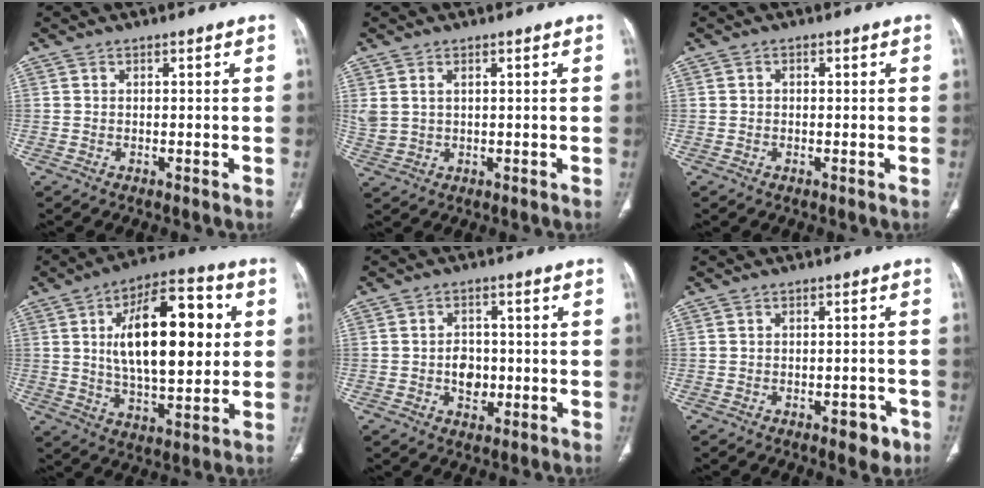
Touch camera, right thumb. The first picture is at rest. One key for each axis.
{"total": 3.8, "fx": 1.3, "fy": 2.5, "fz": 2.6, "tx": -0.066, "ty": 0.001, "tz": 0.037}
{"total": 0.7, "fx": 0.0, "fy": 0.6, "fz": 0.3, "tx": -0.003, "ty": 0.002, "tz": -0.002}
{"total": 21.4, "fx": 3.9, "fy": 9.9, "fz": 18.6, "tx": -0.262, "ty": 0.003, "tz": 0.060}
{"total": 4.8, "fx": -0.8, "fy": 3.6, "fz": 3.0, "tx": -0.025, "ty": 0.006, "tz": -0.011}
{"total": 4.2, "fx": -2.3, "fy": 2.2, "fz": 2.8, "tx": -0.019, "ty": 0.011, "tz": -0.025}